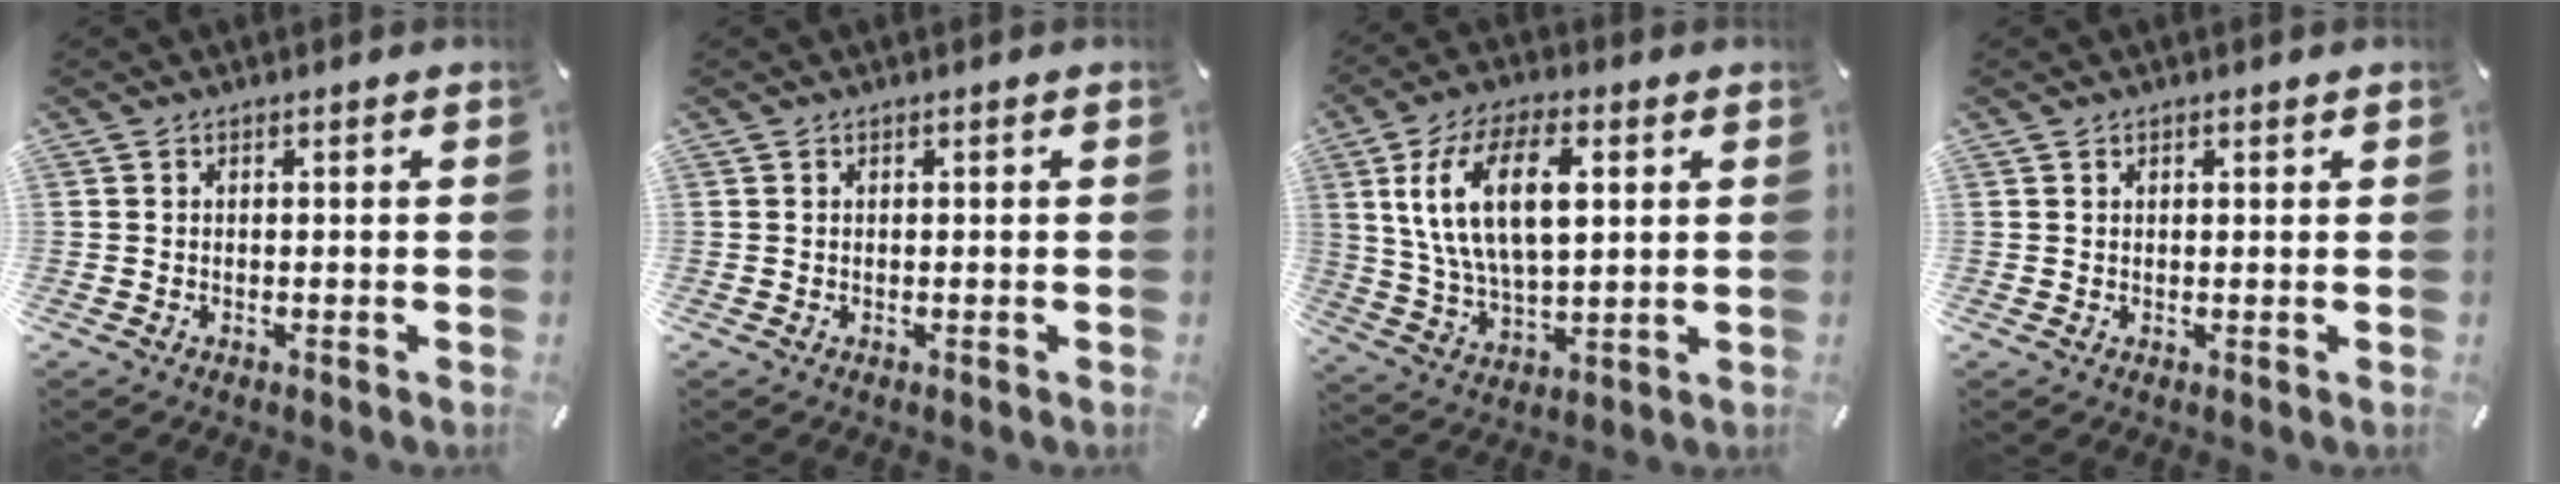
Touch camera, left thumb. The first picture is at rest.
{"total": 0.0}
{"total": 16.0, "force": [5.1, 8.2, 12.7], "torque": [-0.265, 0.007, 0.084]}
{"total": 0.7, "force": [0.4, 0.5, 0.3], "torque": [-0.005, 0.002, 0.007]}